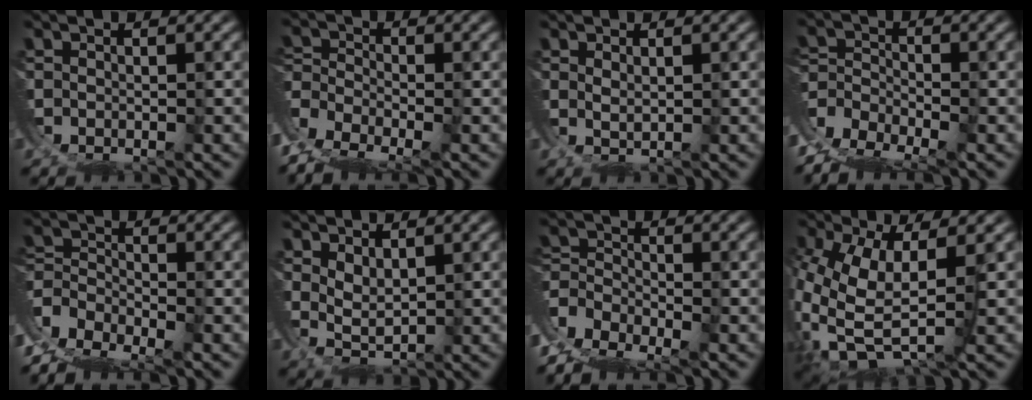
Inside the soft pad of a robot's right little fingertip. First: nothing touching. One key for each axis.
{"total": 8.0, "fx": -3.9, "fy": 5.8, "fz": 3.8, "tx": -0.112, "ty": -0.045, "tz": -0.052}
{"total": 1.2, "fx": 0.5, "fy": 0.9, "fz": 0.6, "tx": -0.017, "ty": -0.003, "tz": 0.014}
{"total": 8.9, "fx": -4.1, "fy": 7.0, "fz": 3.8, "tx": -0.099, "ty": -0.040, "tz": -0.063}
{"total": 10.4, "fx": -4.0, "fy": 8.8, "fz": 3.9, "tx": -0.115, "ty": -0.045, "tz": -0.066}
{"total": 5.1, "fx": 0.6, "fy": 4.4, "fz": 2.6, "tx": -0.067, "ty": -0.011, "tz": 0.007}
{"total": 9.4, "fx": -4.0, "fy": 7.7, "fz": 3.6, "tx": -0.106, "ty": -0.043, "tz": -0.063}
{"total": 11.0, "fx": -1.8, "fy": 8.0, "fz": 7.3, "tx": -0.213, "ty": -0.056, "tz": -0.002}